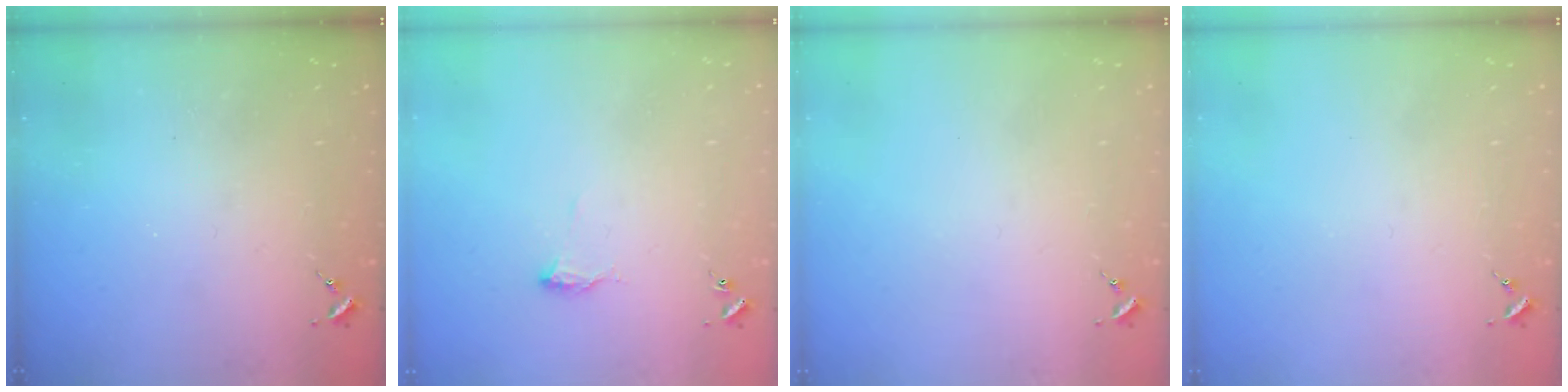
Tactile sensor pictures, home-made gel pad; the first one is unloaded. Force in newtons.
{"total": 5.7, "press": 5.7, "slide": 0.7}
{"total": 0.0}
{"total": 0.0}